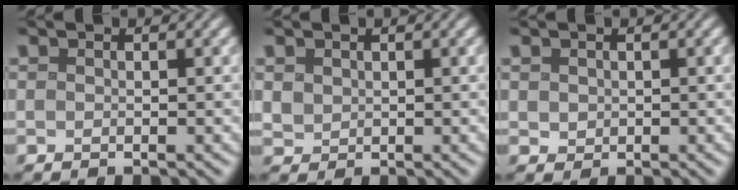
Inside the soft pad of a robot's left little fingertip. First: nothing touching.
{"total": 1.2, "force": [0.3, 1.1, 0.3], "torque": [-0.009, -0.004, 0.012]}
{"total": 1.0, "force": [0.1, 0.9, 0.3], "torque": [-0.007, -0.001, 0.003]}